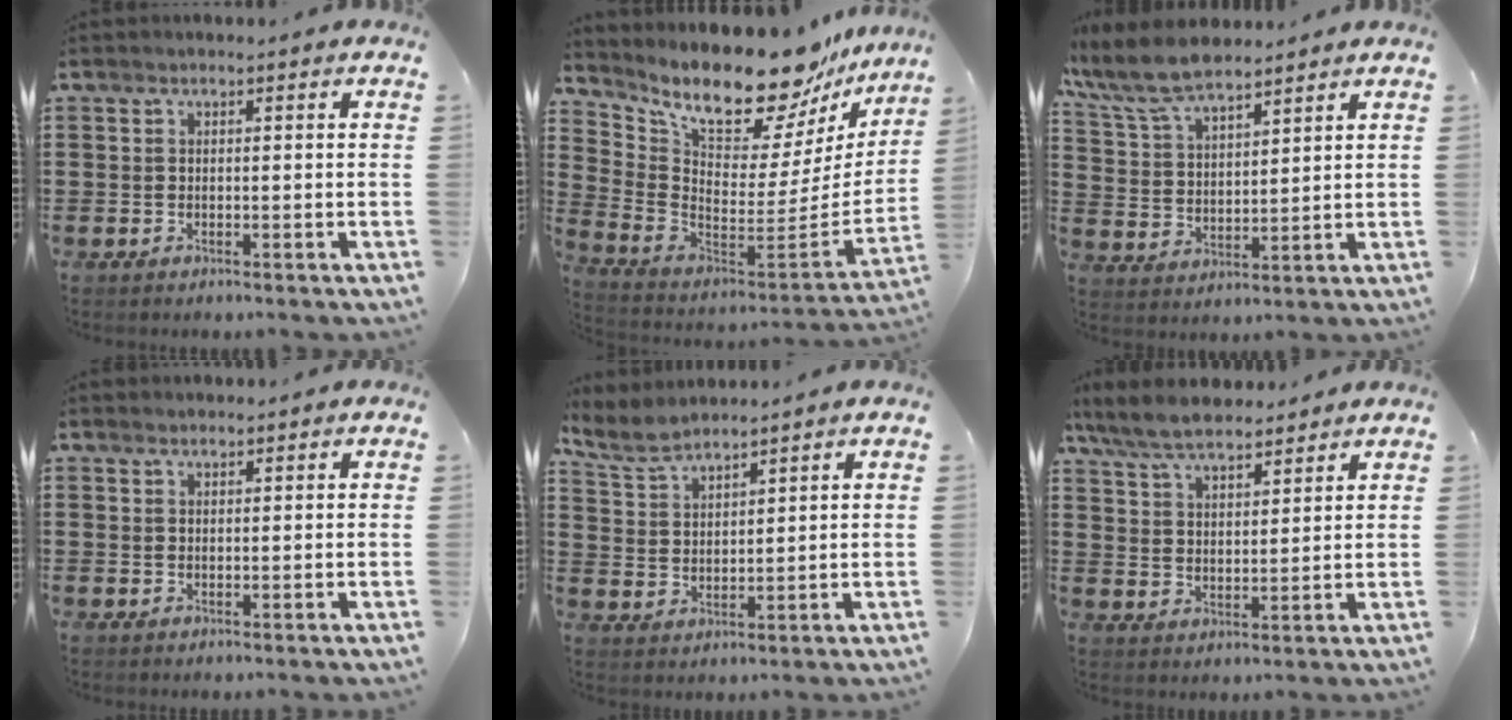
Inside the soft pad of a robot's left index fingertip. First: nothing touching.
{"total": 13.7, "force": [11.8, 3.4, 6.0], "torque": [-0.121, -0.102, 0.195]}
{"total": 8.0, "force": [7.0, 2.0, 3.3], "torque": [-0.092, -0.018, 0.128]}
{"total": 0.9, "force": [0.9, 0.2, 0.1], "torque": [-0.004, 0.000, 0.018]}
{"total": 4.5, "force": [4.1, 1.1, 1.5], "torque": [-0.045, -0.011, 0.077]}
{"total": 7.1, "force": [6.3, 1.8, 2.7], "torque": [-0.074, -0.011, 0.119]}